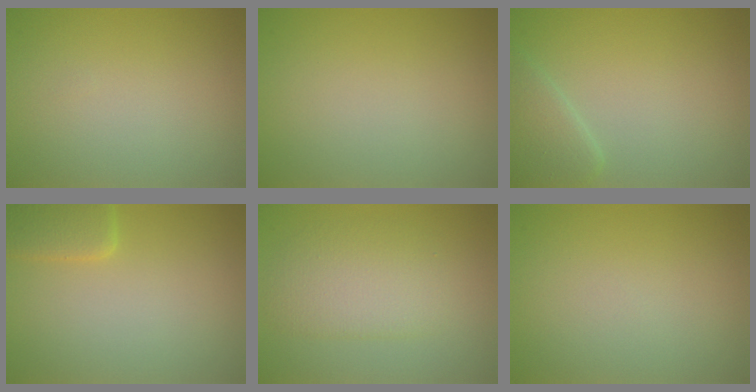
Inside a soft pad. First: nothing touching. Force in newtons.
{"total": 0.0}
{"total": 2.7, "press": 2.6, "slide": 0.2}
{"total": 2.6, "press": 2.6, "slide": 0.2}
{"total": 3.6, "press": 3.6, "slide": 0.2}
{"total": 0.0}